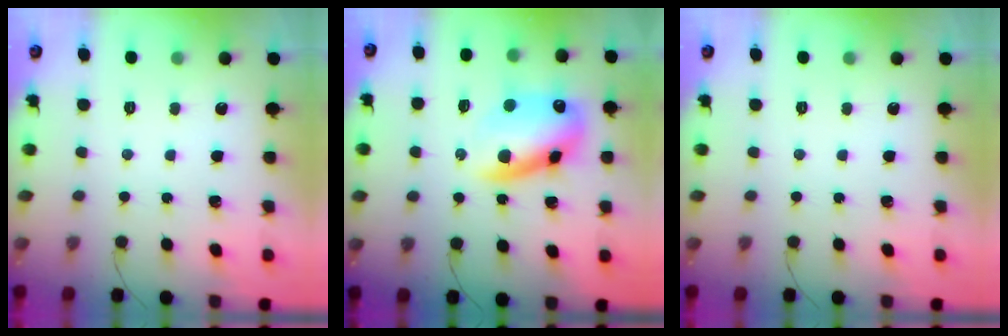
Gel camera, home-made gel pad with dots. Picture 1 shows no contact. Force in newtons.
{"total": 14.0, "press": 13.7, "slide": 2.9}
{"total": 0.0}